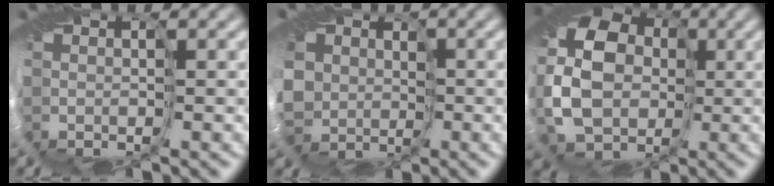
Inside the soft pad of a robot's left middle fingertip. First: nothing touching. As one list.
[{"total": 6.0, "force": [-1.8, 5.0, 2.7], "torque": [-0.035, -0.022, -0.054]}, {"total": 10.9, "force": [-1.5, 8.0, 7.3], "torque": [-0.120, -0.007, -0.050]}]